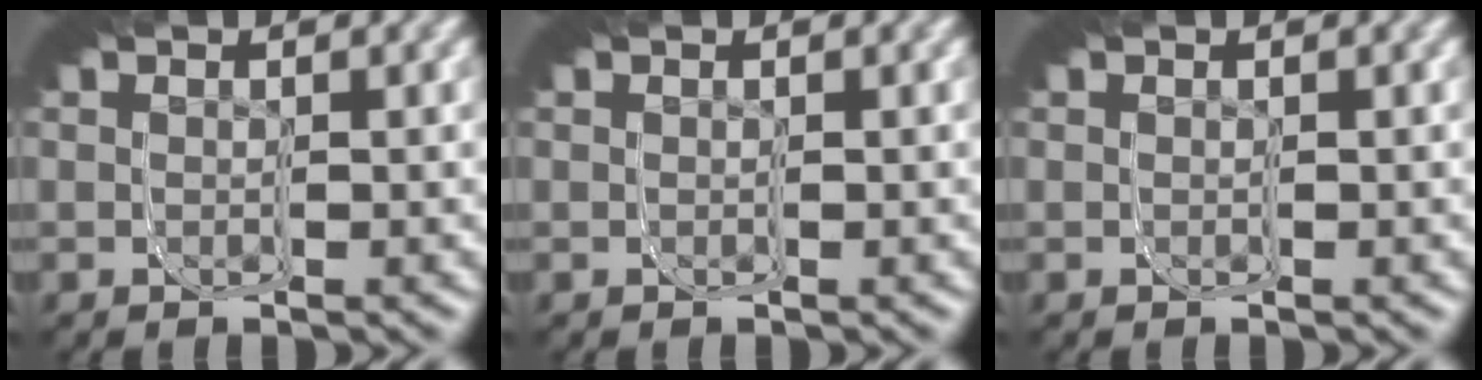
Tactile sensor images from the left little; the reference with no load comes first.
{"total": 0.0}
{"total": 0.0}